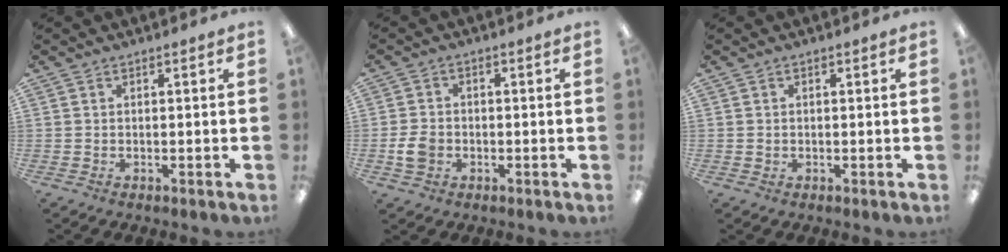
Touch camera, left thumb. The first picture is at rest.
{"total": 4.8, "force": [-1.3, 3.8, 2.7], "torque": [-0.057, 0.005, -0.024]}
{"total": 0.6, "force": [0.1, 0.6, 0.2], "torque": [-0.003, 0.005, 0.001]}